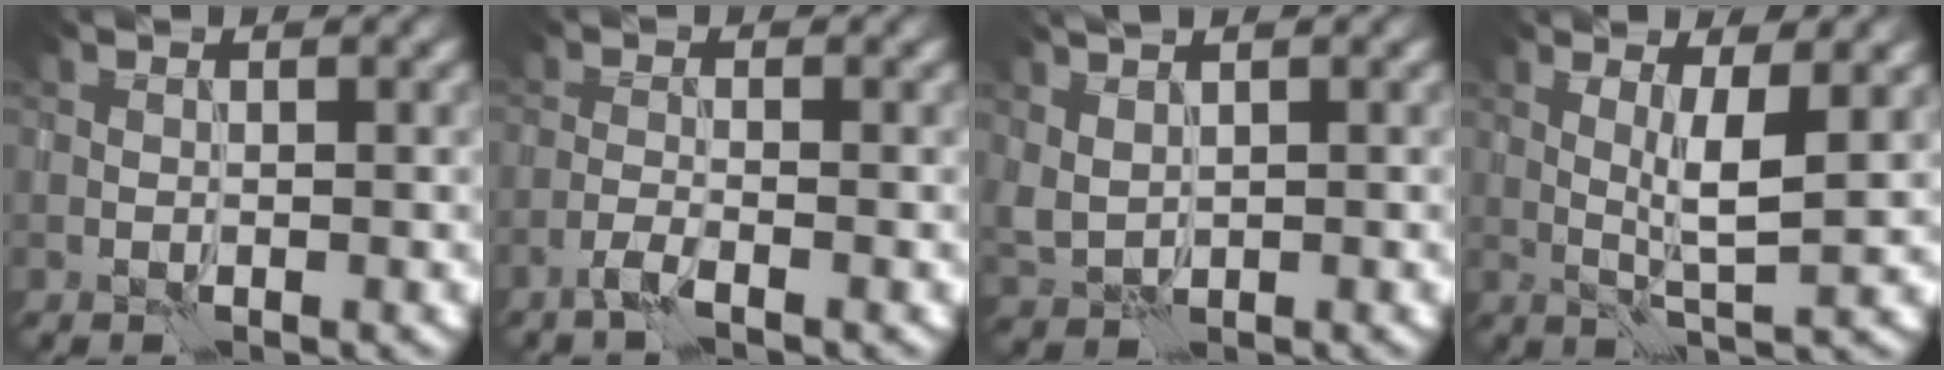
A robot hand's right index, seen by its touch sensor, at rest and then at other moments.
{"total": 1.8, "force": [-1.2, 0.3, 1.4], "torque": [-0.026, 0.003, -0.034]}
{"total": 2.7, "force": [1.7, 1.2, 1.6], "torque": [-0.045, 0.005, 0.042]}
{"total": 3.6, "force": [0.8, 0.4, 3.5], "torque": [-0.068, -0.006, 0.018]}